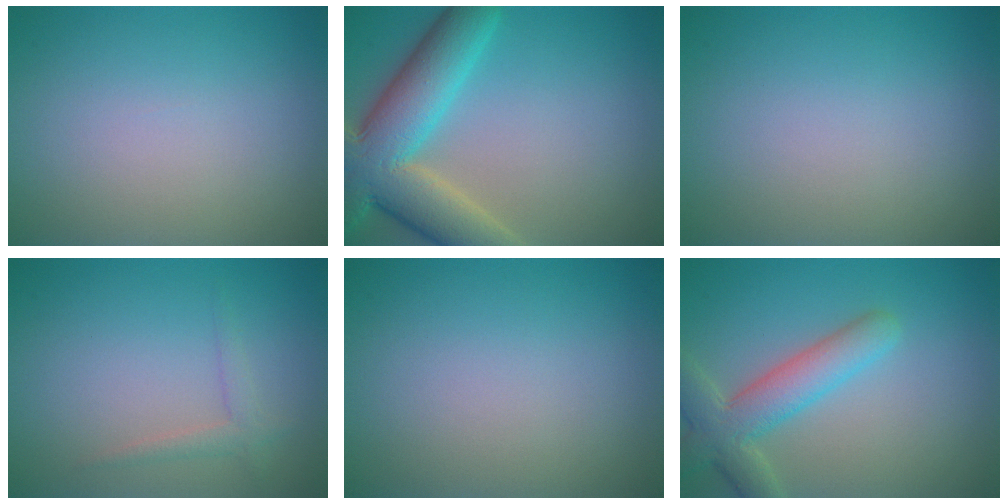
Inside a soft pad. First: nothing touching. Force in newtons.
{"total": 10.0, "press": 10.0, "slide": 0.7}
{"total": 0.0}
{"total": 1.4, "press": 1.4, "slide": 0.1}
{"total": 0.0}
{"total": 5.0, "press": 5.0, "slide": 0.5}